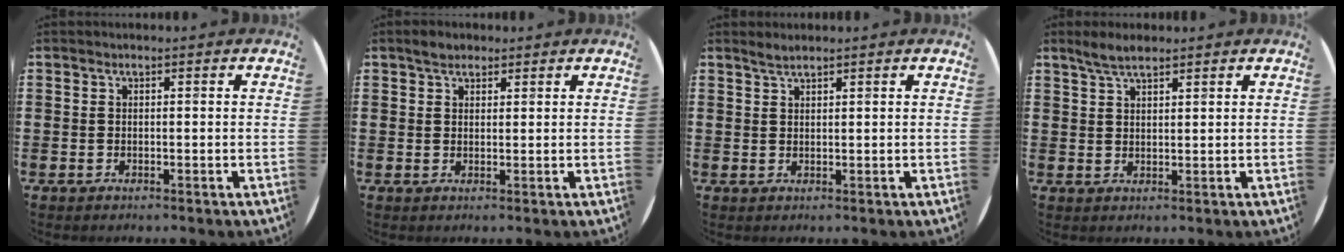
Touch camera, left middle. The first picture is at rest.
{"total": 2.0, "force": [1.7, 0.9, 0.4], "torque": [0.007, 0.000, 0.029]}
{"total": 1.4, "force": [1.3, 0.1, 0.4], "torque": [-0.009, 0.003, 0.024]}
{"total": 3.1, "force": [2.6, 0.8, 1.5], "torque": [-0.033, 0.006, 0.047]}